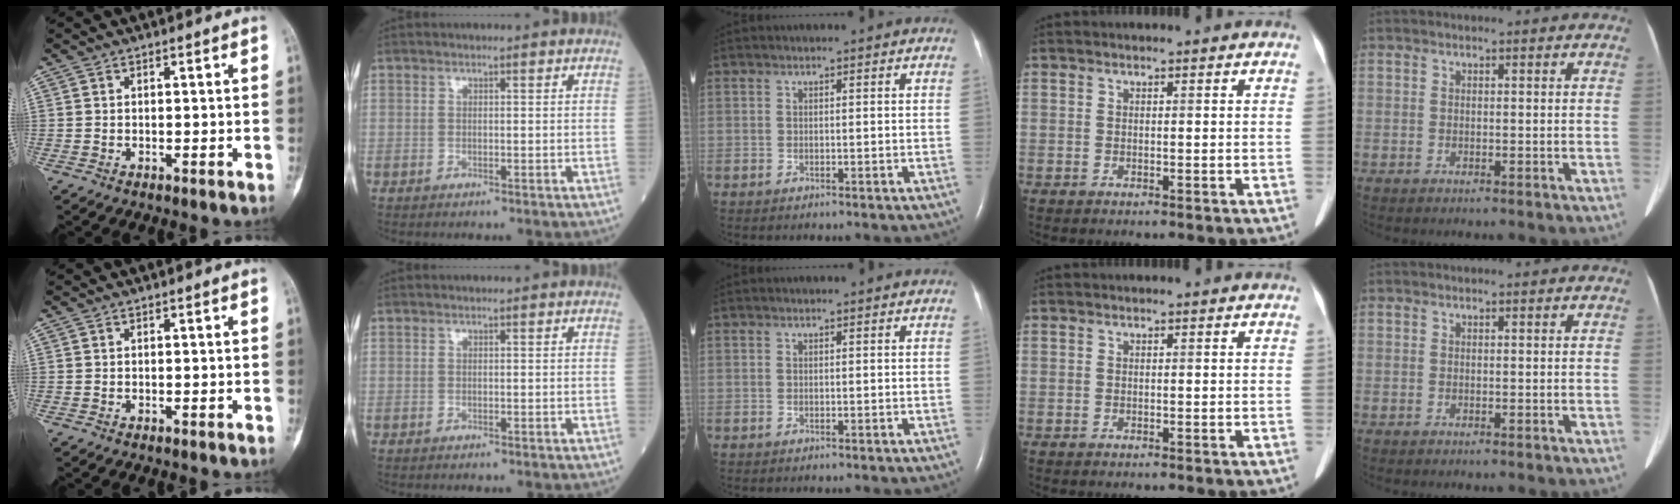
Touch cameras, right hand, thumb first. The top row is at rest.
{}